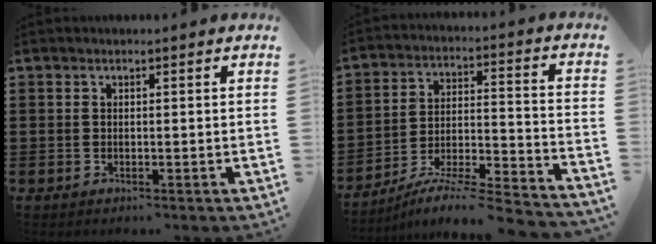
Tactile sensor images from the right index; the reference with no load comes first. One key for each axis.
{"total": 7.2, "fx": -6.6, "fy": -0.1, "fz": 2.8, "tx": -0.044, "ty": -0.006, "tz": -0.133}